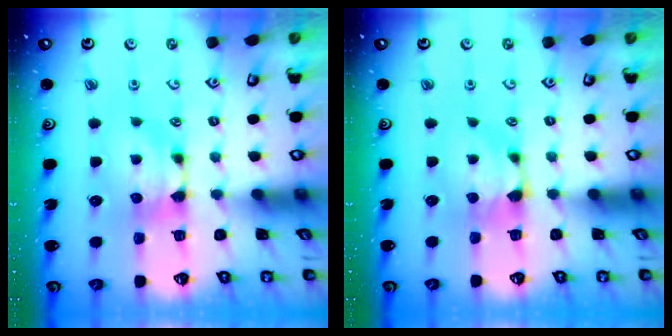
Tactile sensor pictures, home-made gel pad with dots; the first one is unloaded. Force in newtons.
{"total": 1.1, "press": 0.9, "slide": 0.5}